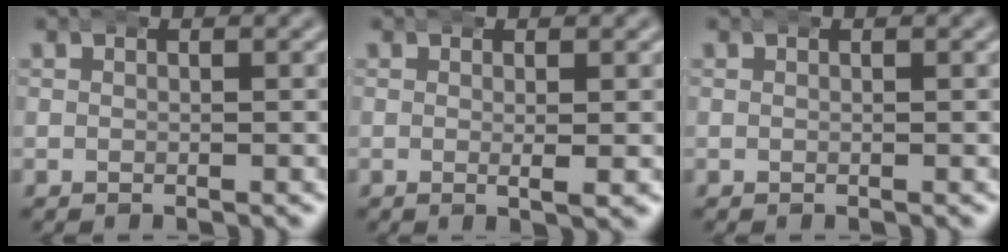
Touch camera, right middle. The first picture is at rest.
{"total": 1.6, "force": [-0.1, 0.3, 1.6], "torque": [-0.027, 0.002, -0.005]}
{"total": 0.0}